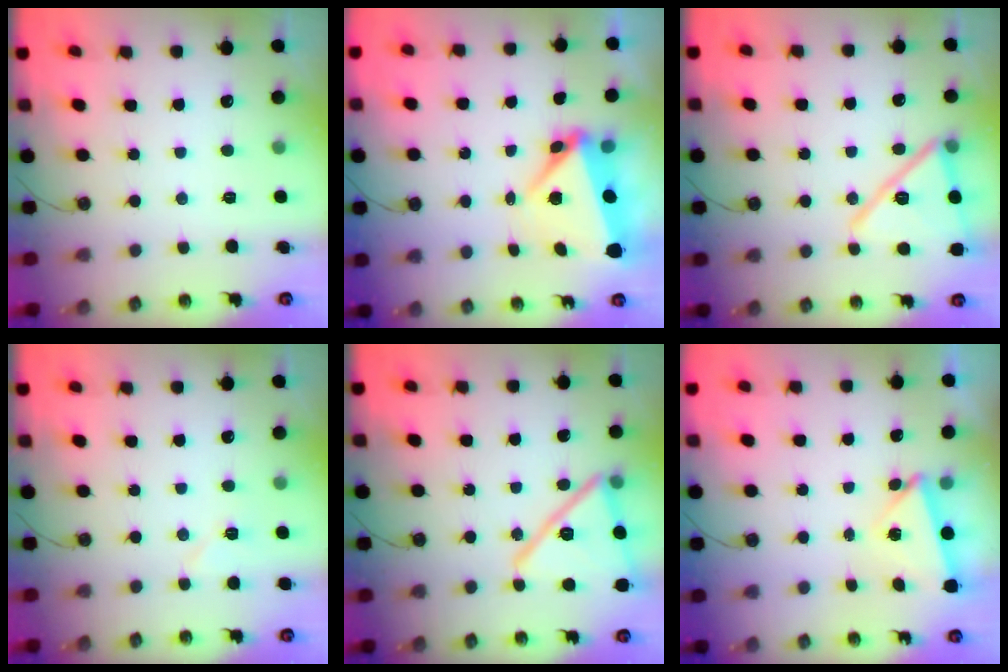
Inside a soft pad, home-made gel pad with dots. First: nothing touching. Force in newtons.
{"total": 6.4, "press": 6.0, "slide": 2.1}
{"total": 16.4, "press": 14.0, "slide": 8.6}
{"total": 5.7, "press": 5.3, "slide": 2.0}
{"total": 18.2, "press": 18.0, "slide": 2.9}
{"total": 3.9, "press": 3.5, "slide": 1.5}